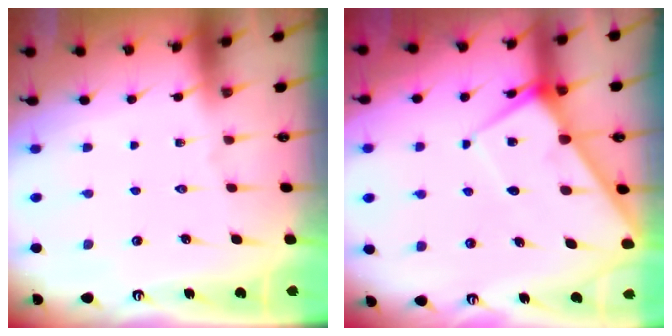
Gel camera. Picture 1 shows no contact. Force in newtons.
{"total": 7.0, "press": 7.0, "slide": 0.7}